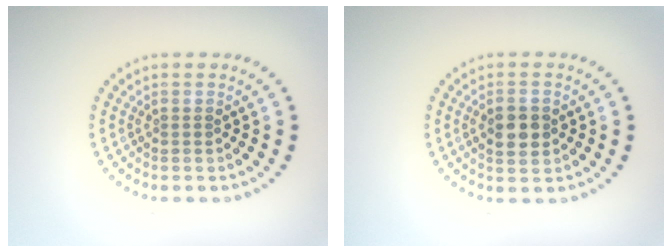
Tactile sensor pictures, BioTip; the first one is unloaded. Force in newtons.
{"total": 2.9, "press": 2.9, "slide": 0.2}